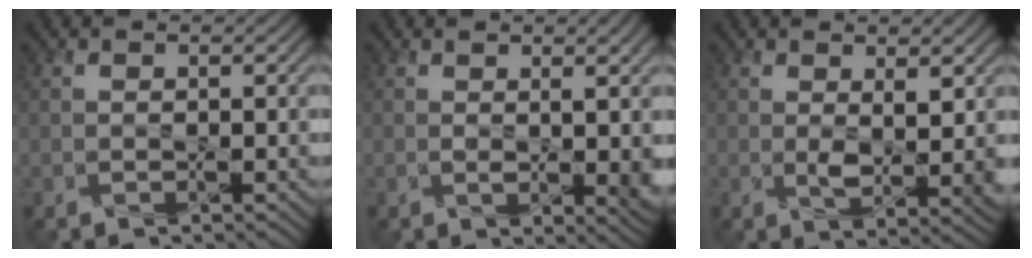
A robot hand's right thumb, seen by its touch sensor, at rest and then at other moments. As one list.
[{"total": 4.7, "force": [0.6, 1.2, 4.5], "torque": [-0.061, -0.003, 0.014]}, {"total": 4.0, "force": [1.0, 1.3, 3.6], "torque": [-0.067, -0.009, 0.021]}]